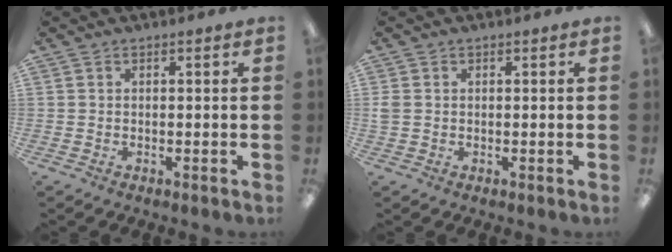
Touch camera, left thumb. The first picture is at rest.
{"total": 1.5, "force": [0.2, 1.2, 0.8], "torque": [-0.016, 0.004, 0.002]}